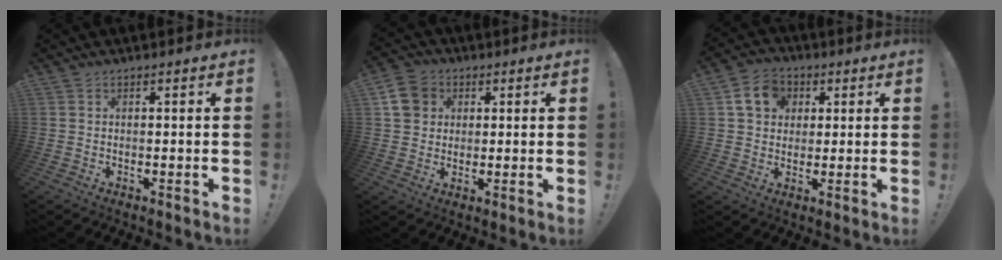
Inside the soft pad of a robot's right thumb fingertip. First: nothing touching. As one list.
[{"total": 8.7, "force": [2.8, 7.7, 3.1], "torque": [-0.046, 0.000, 0.060]}, {"total": 9.9, "force": [3.5, 8.2, 4.3], "torque": [-0.064, -0.002, 0.071]}]